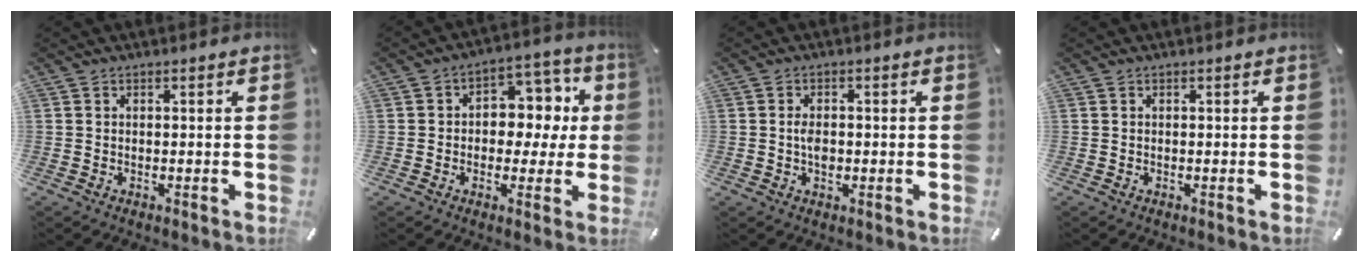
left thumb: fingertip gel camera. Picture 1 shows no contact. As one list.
[{"total": 8.9, "force": [0.5, 7.3, 5.1], "torque": [-0.058, -0.002, 0.004]}, {"total": 2.9, "force": [-0.3, 1.9, 2.2], "torque": [-0.049, 0.001, -0.007]}, {"total": 0.0}]